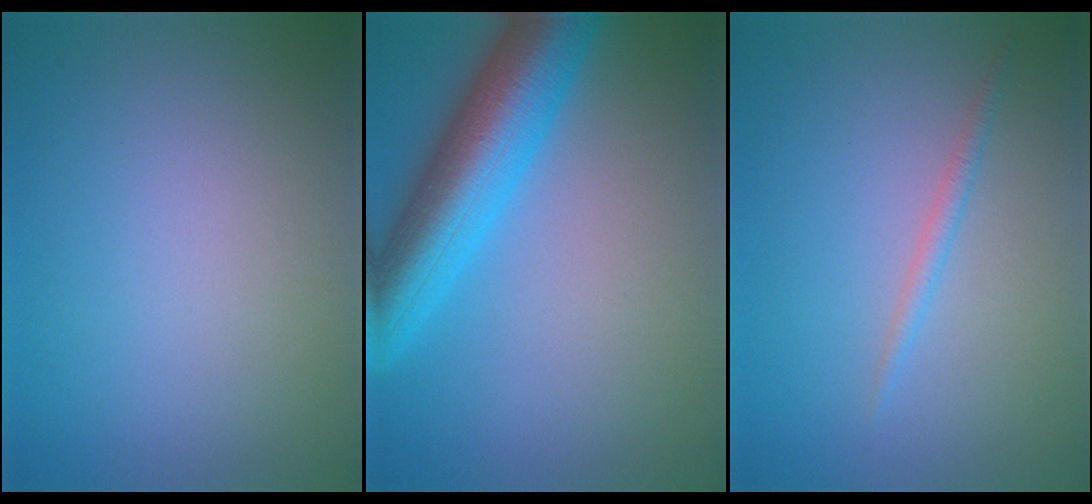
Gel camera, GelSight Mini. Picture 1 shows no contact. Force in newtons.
{"total": 9.0, "press": 9.0, "slide": 0.4}
{"total": 1.1, "press": 1.1, "slide": 0.0}